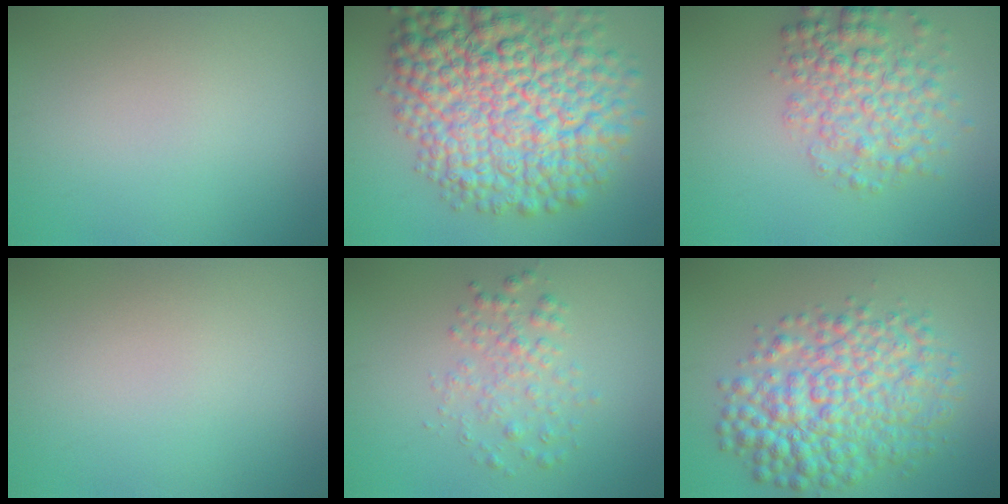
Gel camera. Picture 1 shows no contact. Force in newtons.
{"total": 13.4, "press": 13.4, "slide": 0.4}
{"total": 5.0, "press": 5.0, "slide": 0.2}
{"total": 0.0}
{"total": 2.5, "press": 2.5, "slide": 0.0}
{"total": 7.9, "press": 7.9, "slide": 0.1}